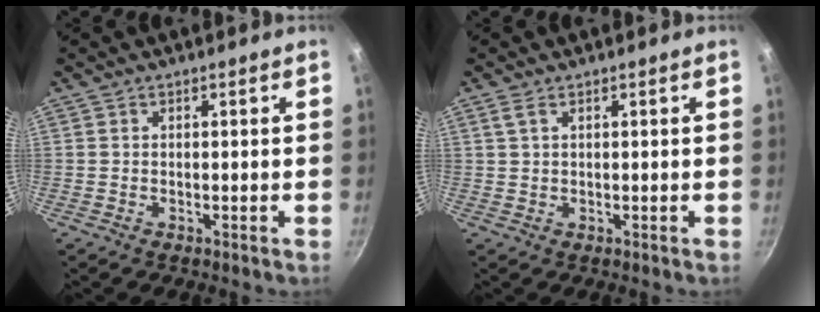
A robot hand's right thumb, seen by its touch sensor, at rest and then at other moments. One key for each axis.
{"total": 1.6, "fx": 0.9, "fy": 0.7, "fz": 1.2, "tx": -0.024, "ty": 0.000, "tz": 0.019}